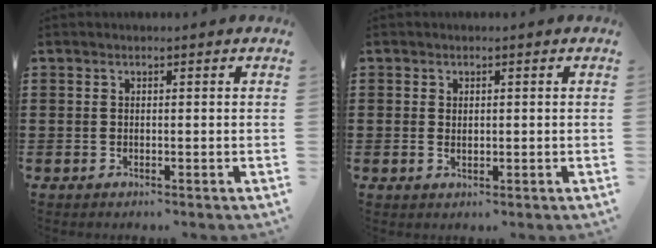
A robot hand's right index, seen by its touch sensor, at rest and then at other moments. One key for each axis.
{"total": 0.9, "fx": 0.2, "fy": 0.6, "fz": 0.6, "tx": -0.013, "ty": 0.005, "tz": 0.003}